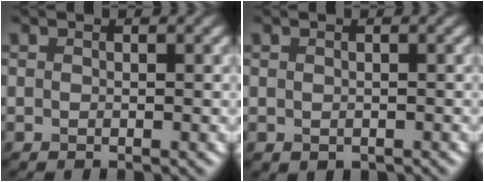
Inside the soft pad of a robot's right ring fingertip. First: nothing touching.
{"total": 0.6, "force": [-0.3, 0.5, 0.2], "torque": [-0.001, -0.007, -0.003]}